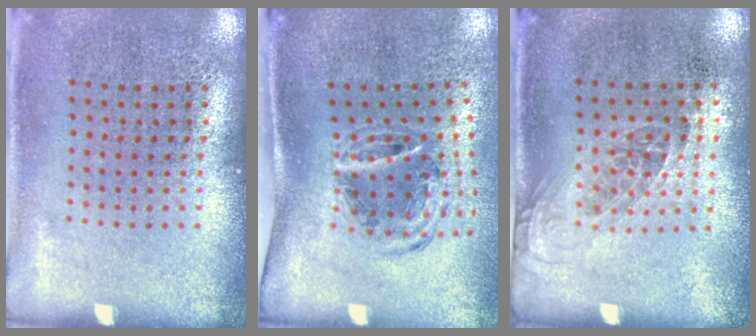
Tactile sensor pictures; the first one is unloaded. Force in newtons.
{"total": 1.2, "press": 1.0, "slide": 0.5}
{"total": 1.2, "press": 1.0, "slide": 0.7}